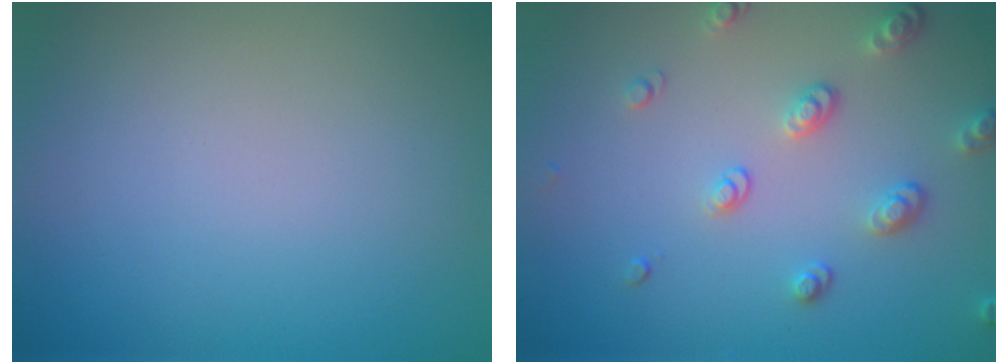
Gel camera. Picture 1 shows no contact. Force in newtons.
{"total": 2.6, "press": 2.4, "slide": 0.9}